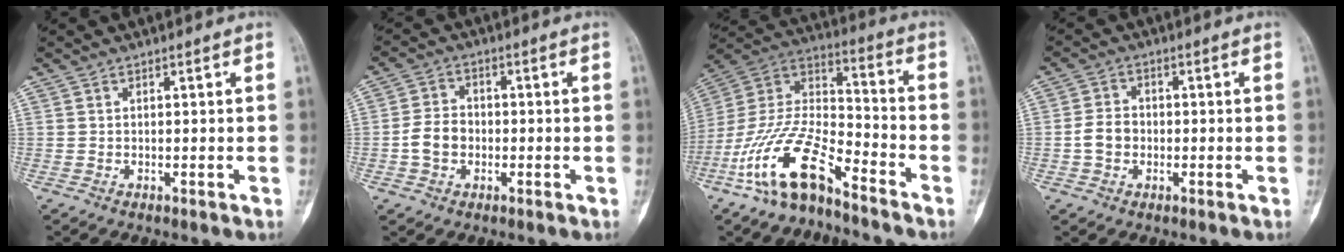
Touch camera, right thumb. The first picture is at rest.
{"total": 5.7, "force": [-1.3, 4.5, 3.3], "torque": [-0.052, 0.017, -0.029]}
{"total": 17.0, "force": [-11.2, 6.1, 11.3], "torque": [-0.215, 0.078, -0.215]}
{"total": 4.4, "force": [-0.9, 3.6, 2.5], "torque": [-0.040, 0.014, -0.021]}